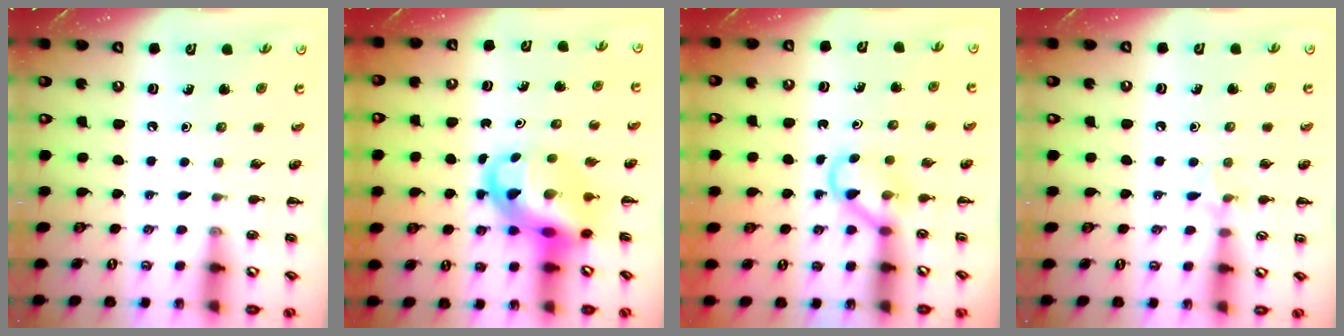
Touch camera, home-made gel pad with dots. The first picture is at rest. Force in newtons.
{"total": 10.4, "press": 10.1, "slide": 2.7}
{"total": 2.9, "press": 2.8, "slide": 0.9}
{"total": 5.8, "press": 5.4, "slide": 2.0}